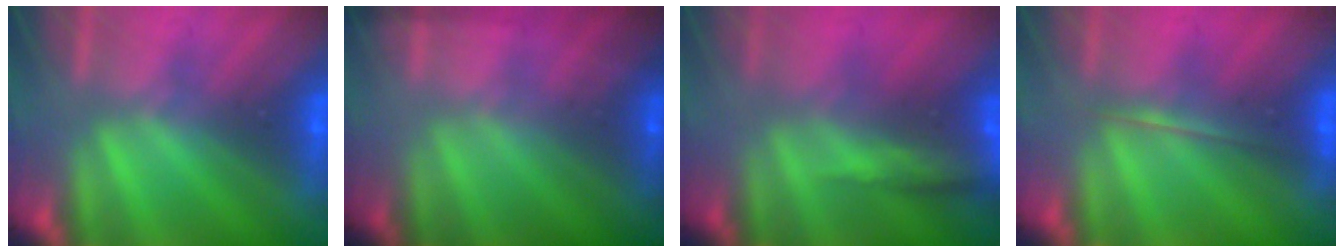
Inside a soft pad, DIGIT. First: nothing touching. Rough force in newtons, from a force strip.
{"total": 1.8}
{"total": 6.9}
{"total": 1.8}